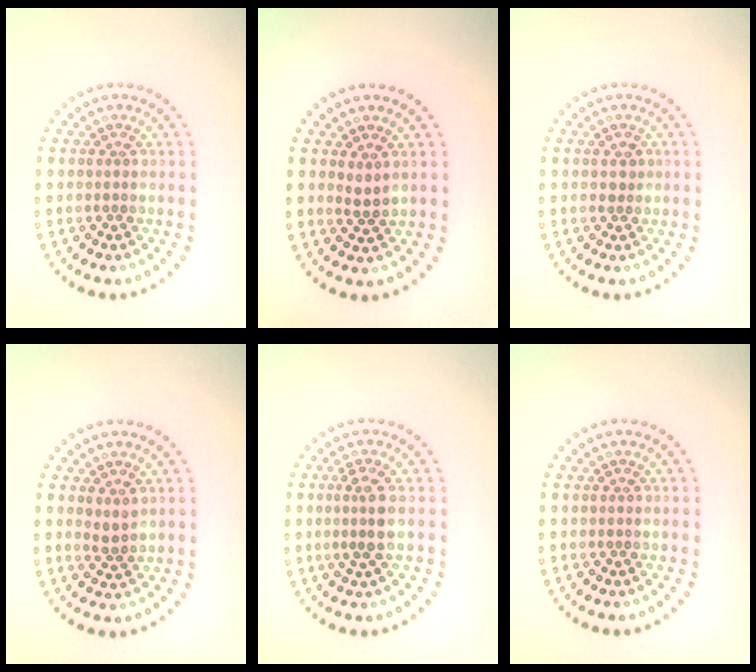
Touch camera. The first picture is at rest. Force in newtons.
{"total": 1.0, "press": 0.9, "slide": 0.5}
{"total": 1.0, "press": 0.9, "slide": 0.4}
{"total": 1.2, "press": 1.0, "slide": 0.5}
{"total": 2.1, "press": 1.8, "slide": 1.0}
{"total": 0.0}